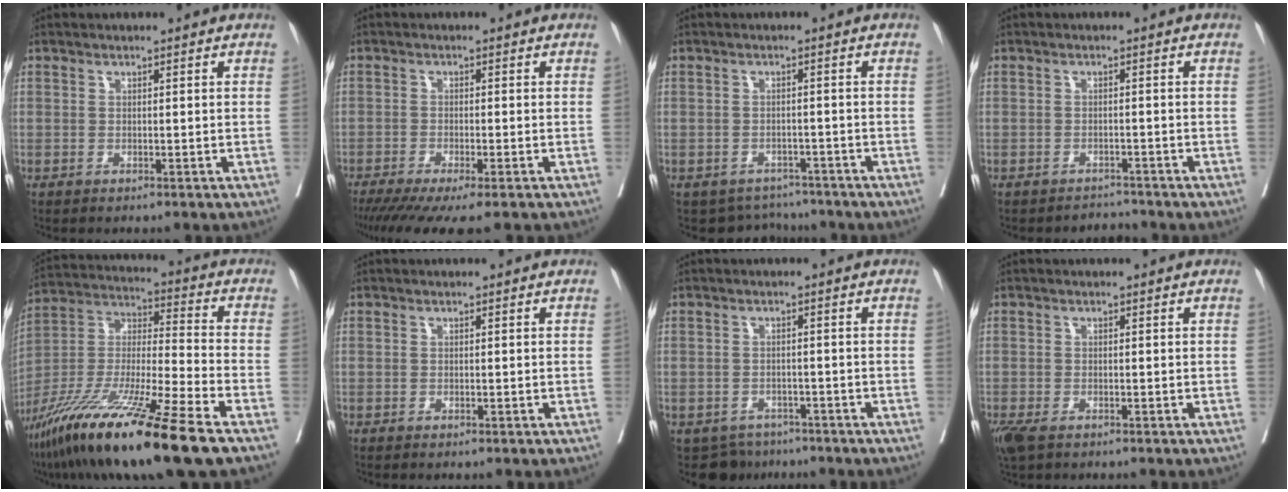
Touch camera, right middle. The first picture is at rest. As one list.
[{"total": 8.8, "force": [-6.8, 0.8, 5.6], "torque": [-0.075, -0.019, -0.109]}, {"total": 5.1, "force": [-4.6, 2.2, -0.6], "torque": [0.015, 0.015, -0.059]}, {"total": 1.8, "force": [-1.6, 0.1, -0.9], "torque": [0.018, -0.007, -0.025]}, {"total": 22.2, "force": [-14.7, 0.3, 16.6], "torque": [-0.321, -0.055, -0.269]}, {"total": 0.0}, {"total": 4.6, "force": [-3.6, 2.8, -0.2], "torque": [0.011, 0.001, -0.051]}, {"total": 4.5, "force": [-2.7, 2.2, 2.8], "torque": [-0.072, -0.017, -0.048]}]